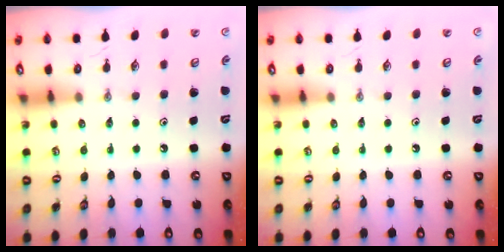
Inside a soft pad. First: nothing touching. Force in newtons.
{"total": 0.0}